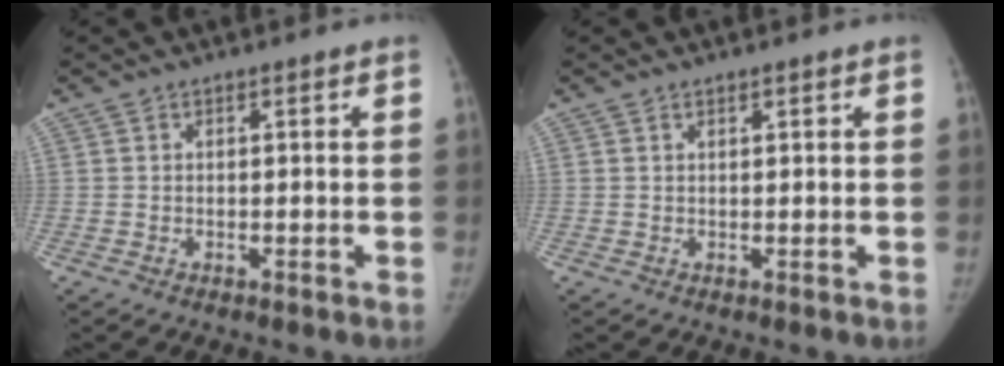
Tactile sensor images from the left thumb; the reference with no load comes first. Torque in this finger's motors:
{"motor_torque": [-0.16, -0.23, -0.16, 0.25, -0.05]}